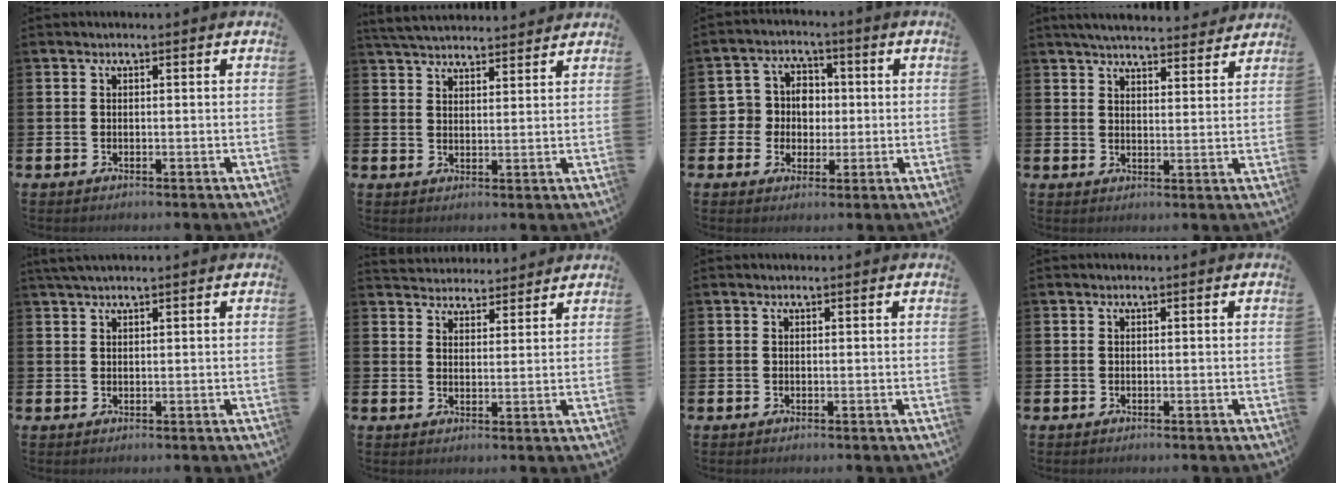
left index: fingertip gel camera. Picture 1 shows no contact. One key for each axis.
{"total": 4.6, "fx": 4.5, "fy": 0.7, "fz": 0.5, "tx": -0.027, "ty": -0.019, "tz": 0.084}
{"total": 5.4, "fx": 0.7, "fy": 5.1, "fz": 1.6, "tx": -0.053, "ty": 0.017, "tz": 0.009}
{"total": 5.0, "fx": 4.8, "fy": 0.7, "fz": 0.9, "tx": -0.029, "ty": -0.026, "tz": 0.086}
{"total": 2.0, "fx": 1.7, "fy": 0.3, "fz": 1.0, "tx": -0.018, "ty": 0.004, "tz": 0.031}
{"total": 4.0, "fx": 3.9, "fy": 0.9, "fz": -0.4, "tx": -0.010, "ty": -0.018, "tz": 0.072}
{"total": 0.0}
{"total": 0.0}